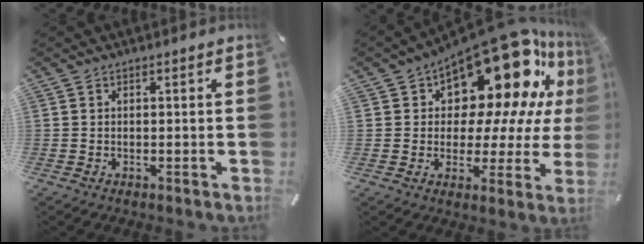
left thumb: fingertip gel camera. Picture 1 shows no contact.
{"total": 22.0, "force": [13.3, 10.8, 13.8], "torque": [-0.192, -0.104, 0.223]}